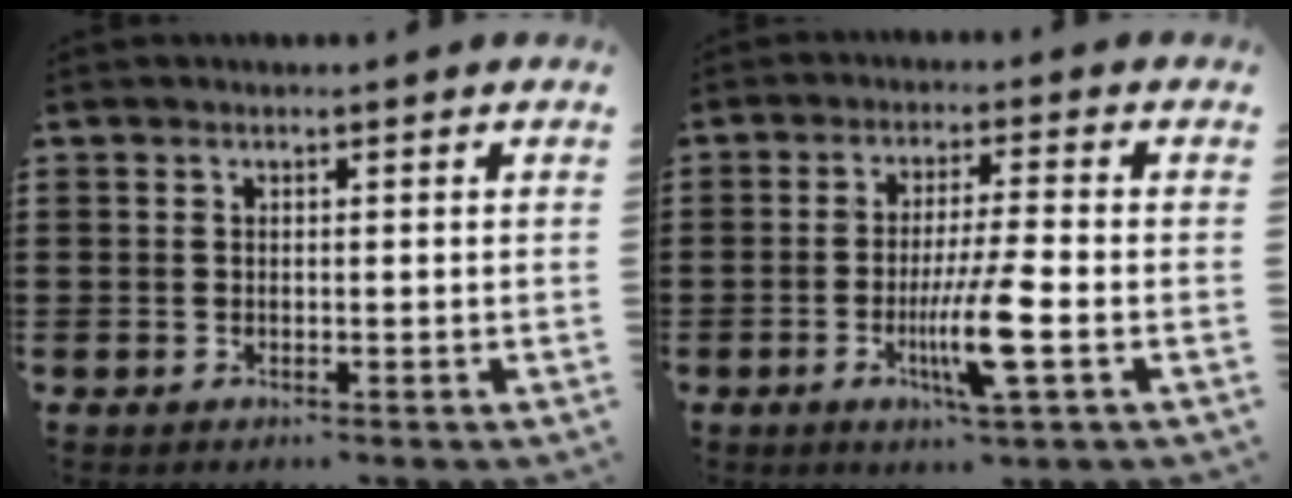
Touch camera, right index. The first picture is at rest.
{"total": 8.9, "force": [-2.7, 0.7, 8.4], "torque": [-0.165, -0.020, -0.052]}